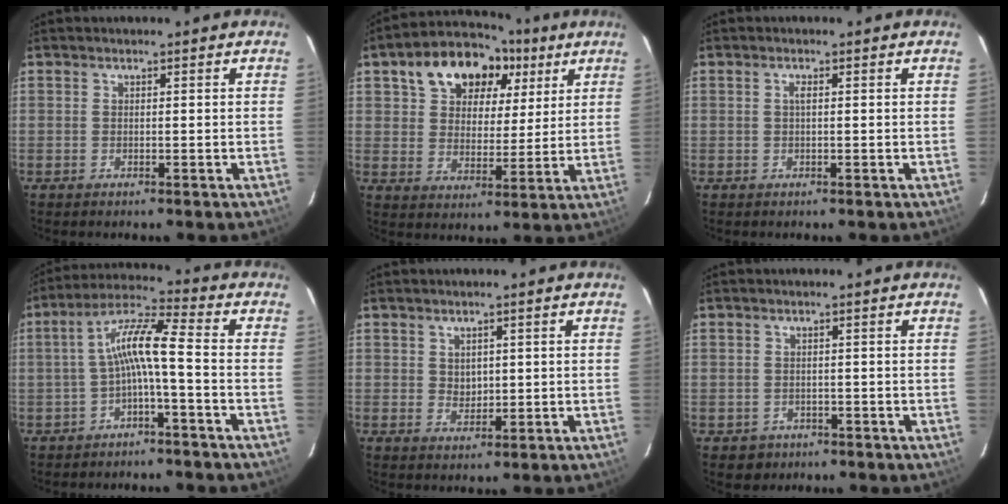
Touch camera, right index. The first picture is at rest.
{"total": 16.8, "force": [8.4, 11.0, 9.4], "torque": [-0.190, 0.058, 0.143]}
{"total": 0.9, "force": [0.1, 0.1, 0.9], "torque": [-0.017, 0.003, 0.000]}
{"total": 7.7, "force": [-2.0, 0.5, 7.4], "torque": [-0.166, 0.022, -0.036]}
{"total": 2.5, "force": [0.8, 2.0, 1.1], "torque": [-0.014, 0.002, 0.019]}
{"total": 2.8, "force": [-1.2, 2.5, 0.3], "torque": [-0.010, 0.002, -0.012]}